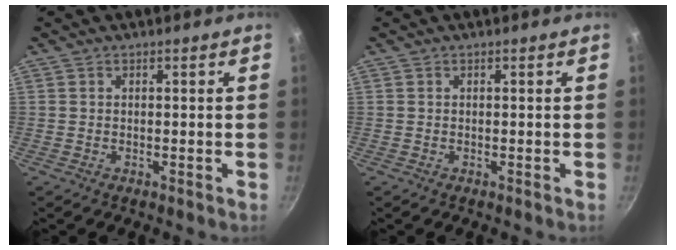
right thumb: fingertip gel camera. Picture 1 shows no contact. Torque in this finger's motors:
{"motor_torque": [0.01, 0.00, -0.10, 0.11, 0.00]}